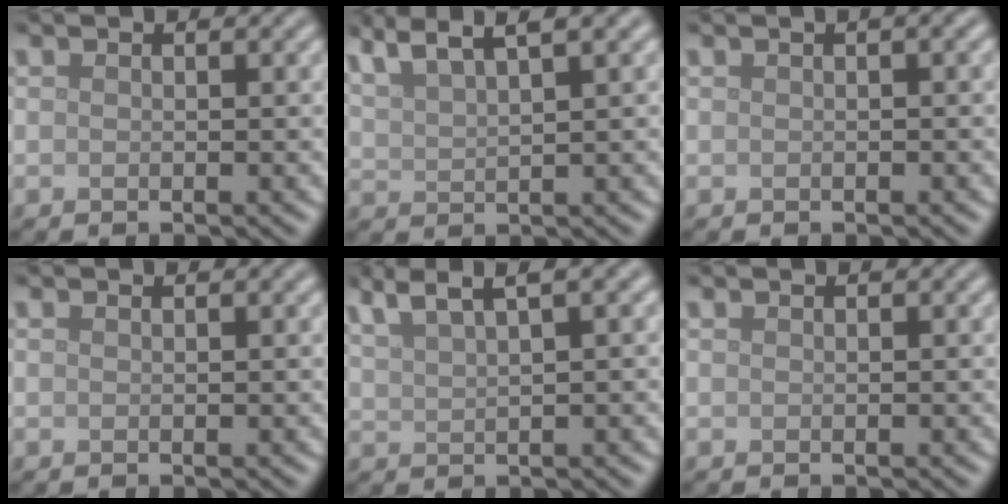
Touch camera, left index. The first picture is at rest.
{"total": 5.9, "force": [4.5, 1.2, 3.8], "torque": [-0.062, 0.020, 0.078]}
{"total": 1.7, "force": [0.6, 0.4, 1.5], "torque": [-0.019, 0.010, 0.006]}
{"total": 0.6, "force": [0.5, 0.1, 0.3], "torque": [-0.003, 0.003, 0.007]}
{"total": 5.4, "force": [4.0, 1.1, 3.5], "torque": [-0.058, 0.022, 0.072]}
{"total": 0.0}